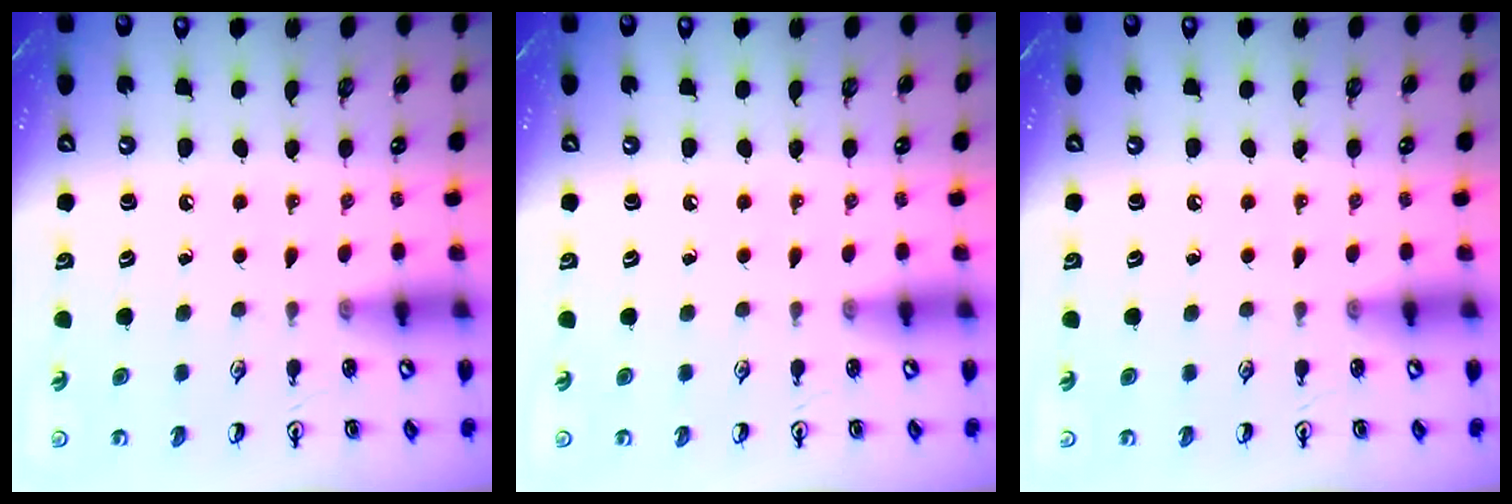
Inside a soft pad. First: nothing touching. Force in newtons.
{"total": 0.0}
{"total": 0.0}